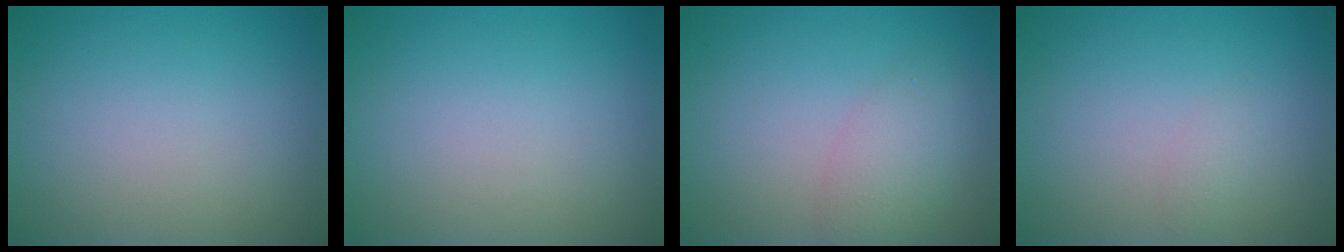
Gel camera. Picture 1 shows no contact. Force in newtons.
{"total": 0.0}
{"total": 2.9, "press": 2.9, "slide": 0.1}
{"total": 0.8, "press": 0.8, "slide": 0.0}